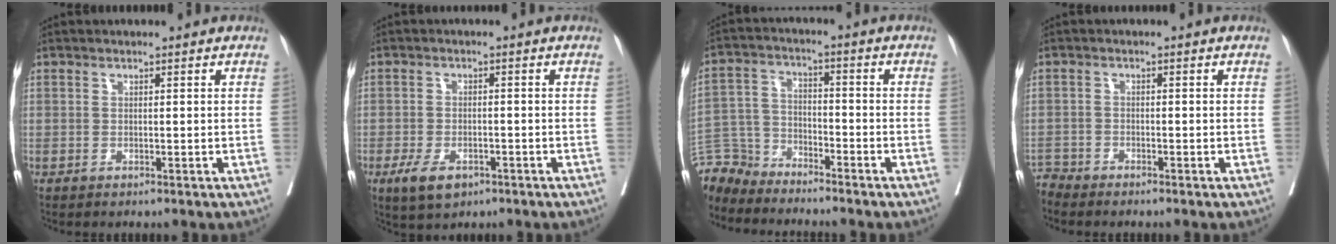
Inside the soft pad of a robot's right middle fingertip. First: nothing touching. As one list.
[{"total": 5.0, "force": [-2.9, 2.5, 3.3], "torque": [-0.063, -0.004, -0.043]}, {"total": 7.3, "force": [-7.1, 1.6, -0.7], "torque": [0.011, 0.012, -0.142]}, {"total": 2.2, "force": [-2.1, -0.2, -0.6], "torque": [0.016, -0.010, -0.040]}]